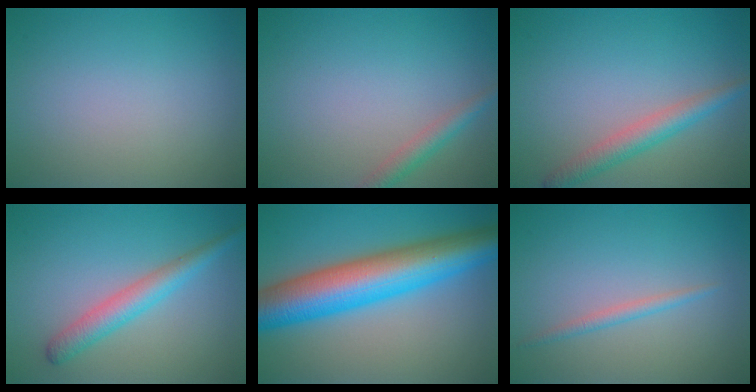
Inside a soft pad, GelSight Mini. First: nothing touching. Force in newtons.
{"total": 2.0, "press": 2.0, "slide": 0.1}
{"total": 2.9, "press": 2.9, "slide": 0.1}
{"total": 3.2, "press": 3.2, "slide": 0.2}
{"total": 11.3, "press": 11.3, "slide": 0.1}
{"total": 1.2, "press": 1.2, "slide": 0.0}